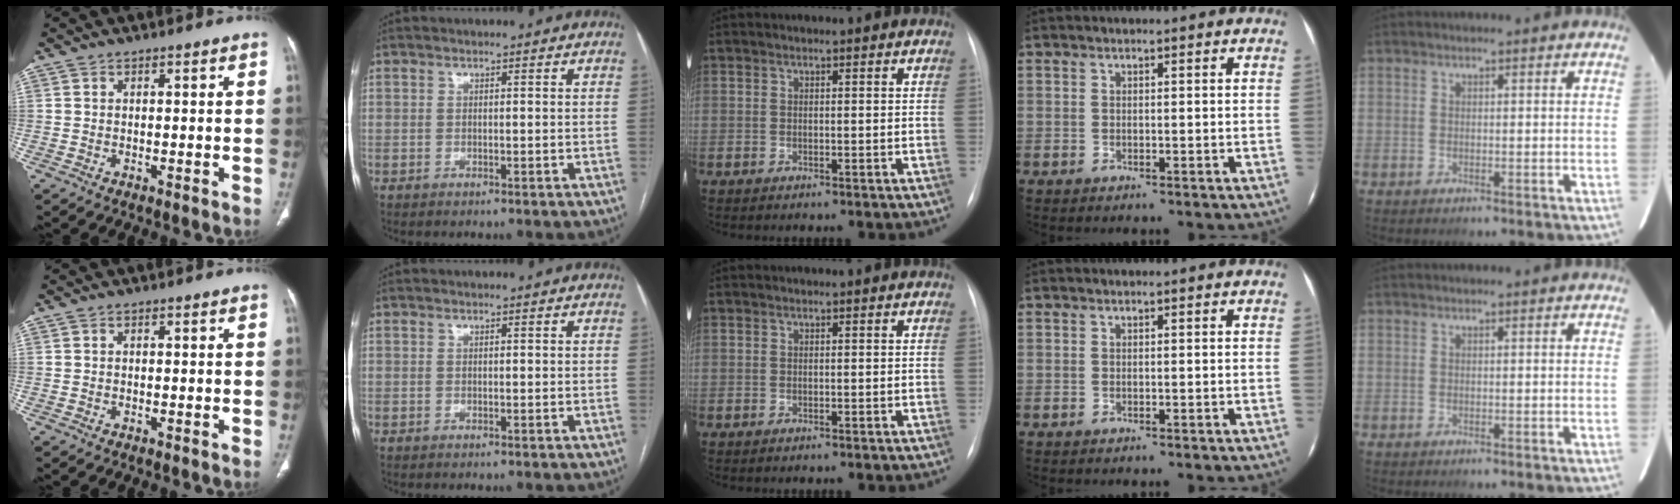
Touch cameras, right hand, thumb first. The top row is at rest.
{}